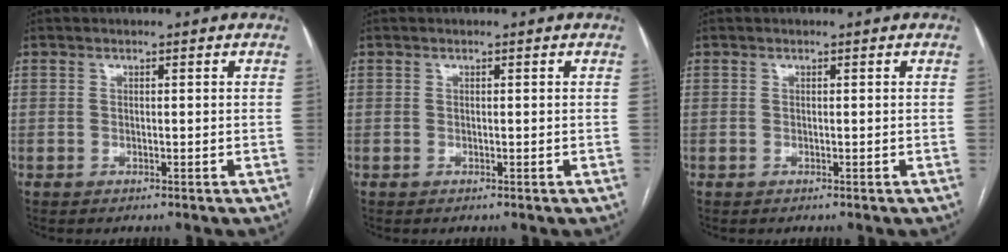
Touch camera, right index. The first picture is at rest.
{"total": 0.0}
{"total": 0.0}